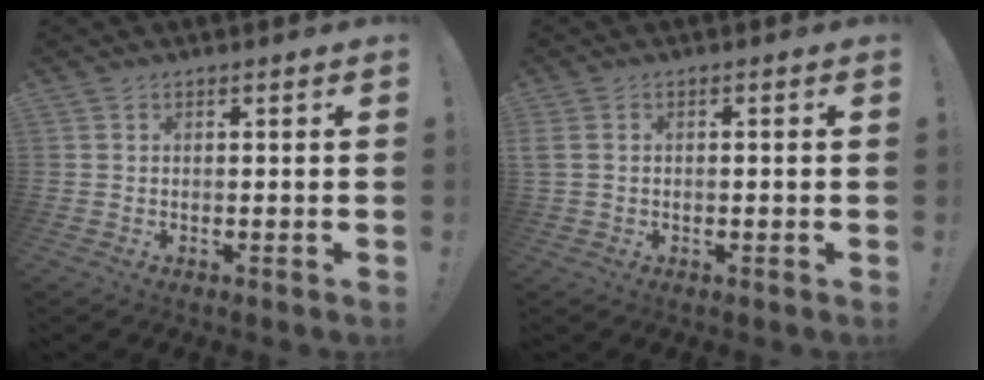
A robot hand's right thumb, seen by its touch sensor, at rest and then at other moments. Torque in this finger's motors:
{"motor_torque": [0.92, 0.80, 0.76, 0.15, 0.19]}